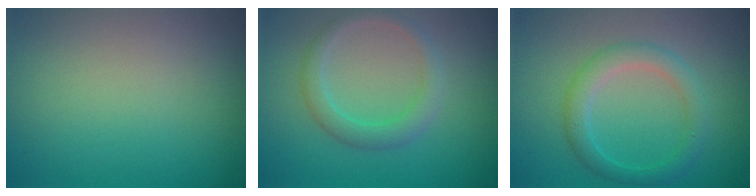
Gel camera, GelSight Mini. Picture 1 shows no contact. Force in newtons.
{"total": 2.4, "press": 2.4, "slide": 0.2}
{"total": 2.8, "press": 2.8, "slide": 0.0}